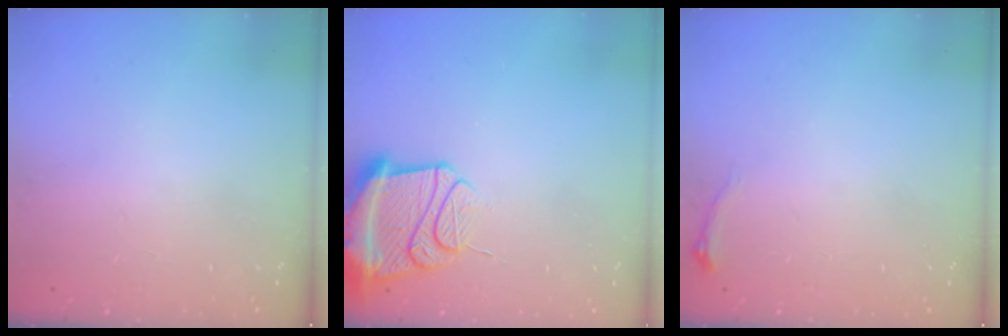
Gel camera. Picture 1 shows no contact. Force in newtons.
{"total": 15.3, "press": 15.2, "slide": 1.8}
{"total": 4.5, "press": 4.3, "slide": 1.1}